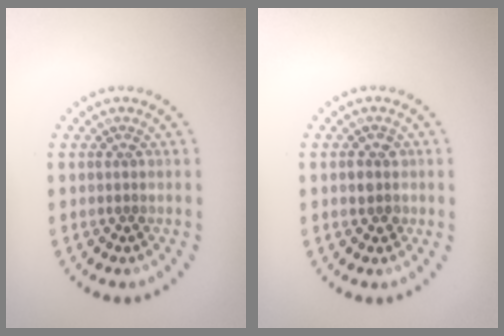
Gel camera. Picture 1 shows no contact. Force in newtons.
{"total": 1.5, "press": 1.4, "slide": 0.5}